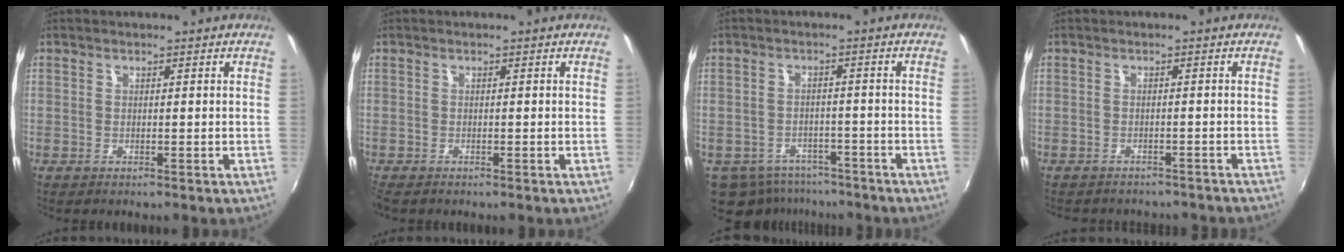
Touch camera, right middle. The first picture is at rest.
{"total": 1.6, "force": [-1.3, 0.7, 0.6], "torque": [-0.015, -0.010, -0.024]}
{"total": 10.4, "force": [-7.6, 6.3, 3.3], "torque": [-0.090, -0.005, -0.102]}
{"total": 8.3, "force": [-7.3, 2.8, 2.7], "torque": [-0.060, -0.018, -0.092]}